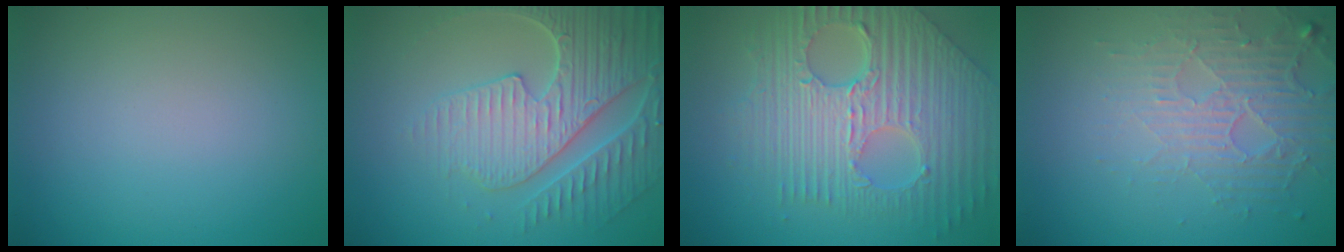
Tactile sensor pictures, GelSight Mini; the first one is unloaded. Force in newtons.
{"total": 6.0, "press": 5.1, "slide": 3.1}
{"total": 9.7, "press": 6.7, "slide": 7.1}
{"total": 5.2, "press": 3.3, "slide": 4.0}